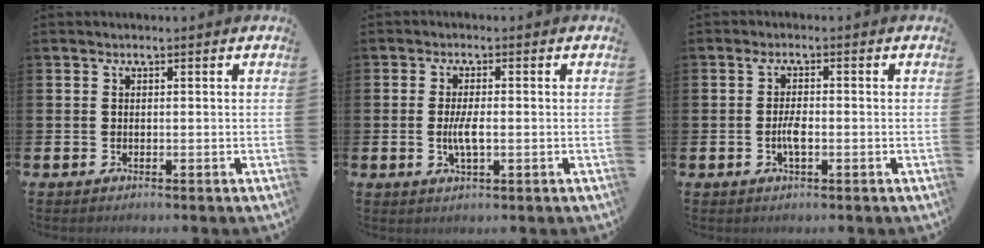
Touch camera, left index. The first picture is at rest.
{"total": 3.3, "force": [-0.4, 1.1, 3.1], "torque": [-0.054, -0.002, -0.007]}
{"total": 2.8, "force": [-0.4, 0.9, 2.6], "torque": [-0.038, -0.002, -0.010]}